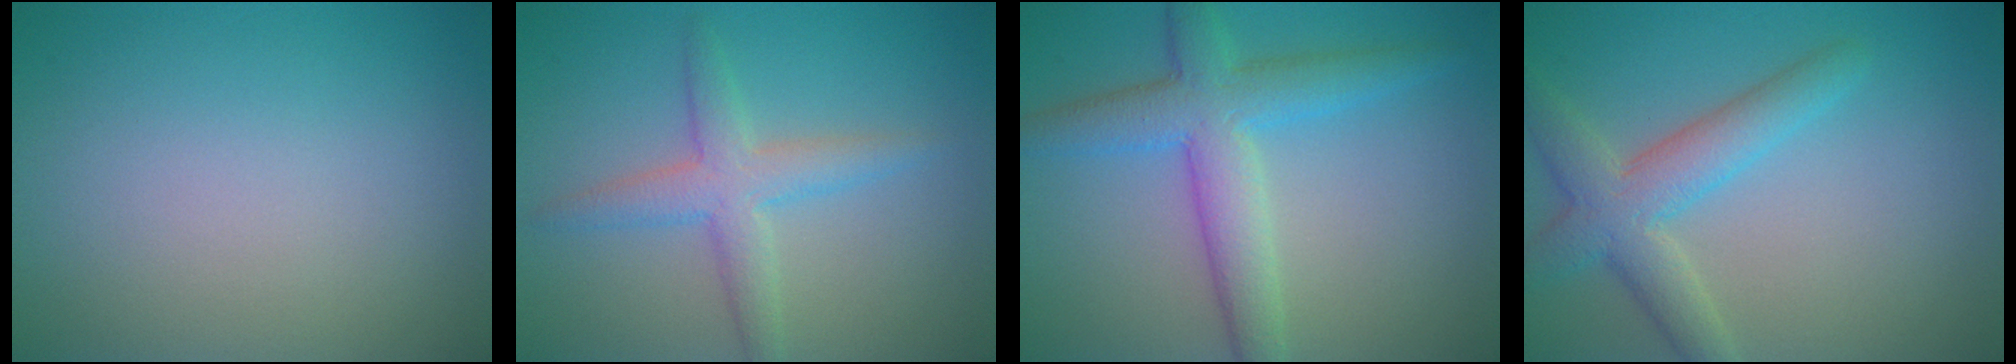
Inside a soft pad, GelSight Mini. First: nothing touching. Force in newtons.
{"total": 3.5, "press": 3.5, "slide": 0.2}
{"total": 5.6, "press": 5.6, "slide": 0.1}
{"total": 4.6, "press": 4.6, "slide": 0.2}